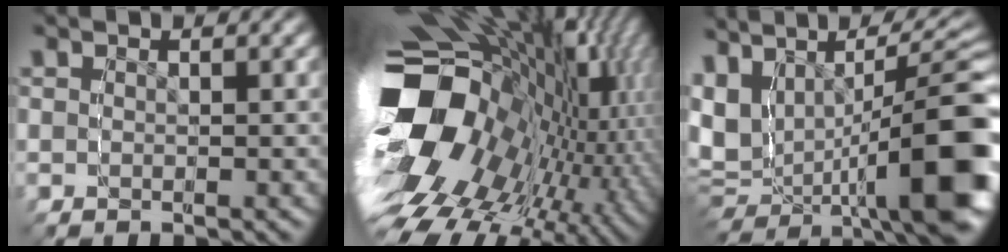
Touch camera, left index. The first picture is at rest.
{"total": 27.4, "force": [-1.1, 17.9, 20.7], "torque": [-0.304, -0.031, -0.012]}
{"total": 16.6, "force": [0.5, 10.7, 12.7], "torque": [-0.232, -0.003, 0.006]}